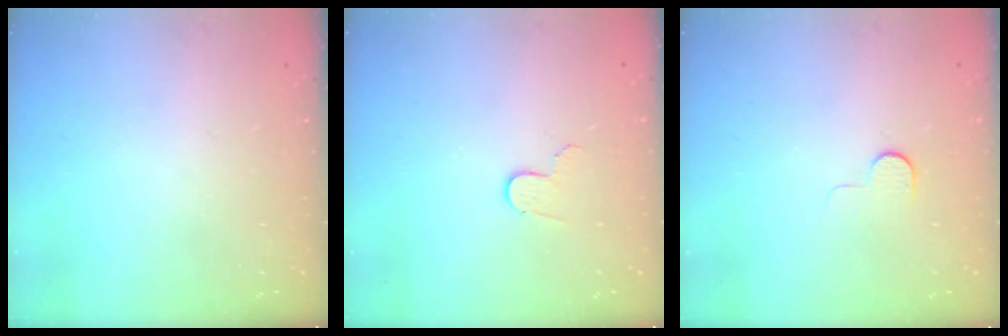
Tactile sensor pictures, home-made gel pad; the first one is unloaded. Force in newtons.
{"total": 3.4, "press": 3.4, "slide": 0.3}
{"total": 5.7, "press": 5.7, "slide": 0.6}